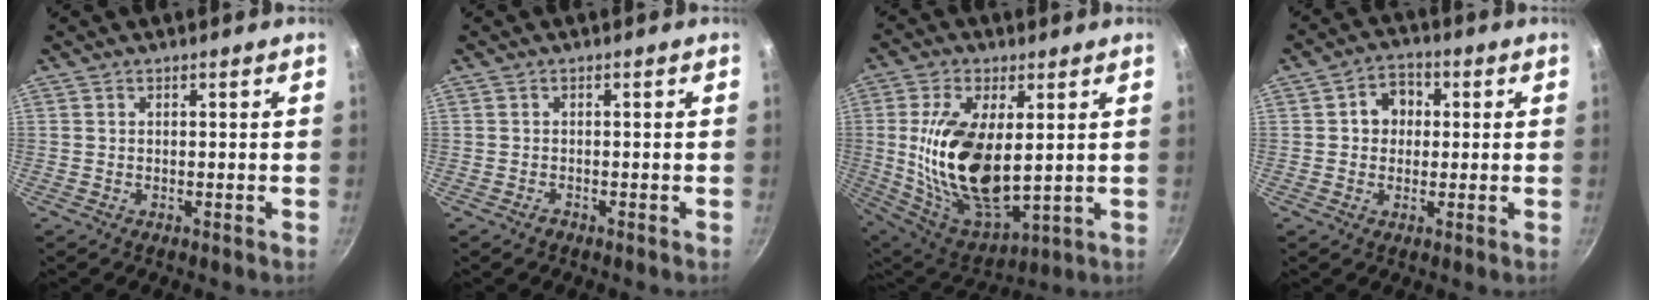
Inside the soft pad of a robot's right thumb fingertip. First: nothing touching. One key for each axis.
{"total": 0.8, "fx": -0.6, "fy": 0.5, "fz": 0.2, "tx": -0.002, "ty": 0.001, "tz": -0.014}
{"total": 22.3, "fx": 1.9, "fy": 11.2, "fz": 19.1, "tx": -0.360, "ty": -0.022, "tz": 0.051}
{"total": 6.1, "fx": 0.8, "fy": 5.0, "fz": 3.4, "tx": -0.028, "ty": 0.012, "tz": 0.004}